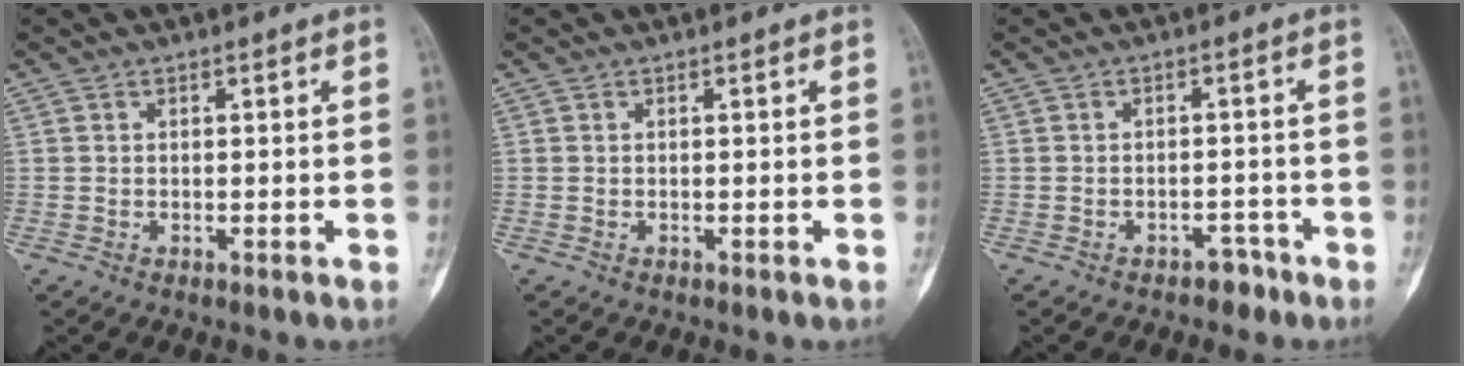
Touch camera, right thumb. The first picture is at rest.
{"total": 0.0}
{"total": 2.9, "force": [-2.1, 1.8, 1.0], "torque": [-0.002, 0.024, -0.025]}